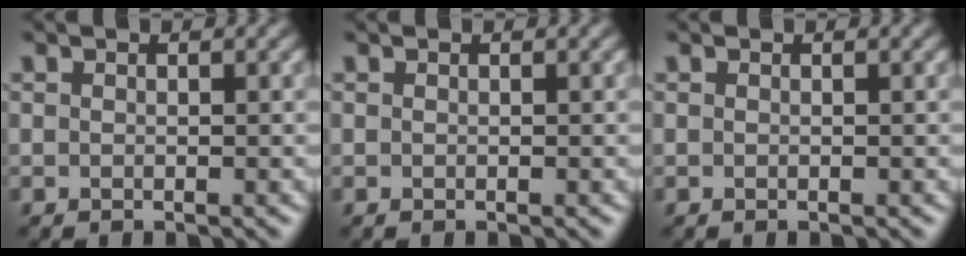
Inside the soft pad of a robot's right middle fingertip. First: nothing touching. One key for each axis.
{"total": 0.0}
{"total": 0.0}